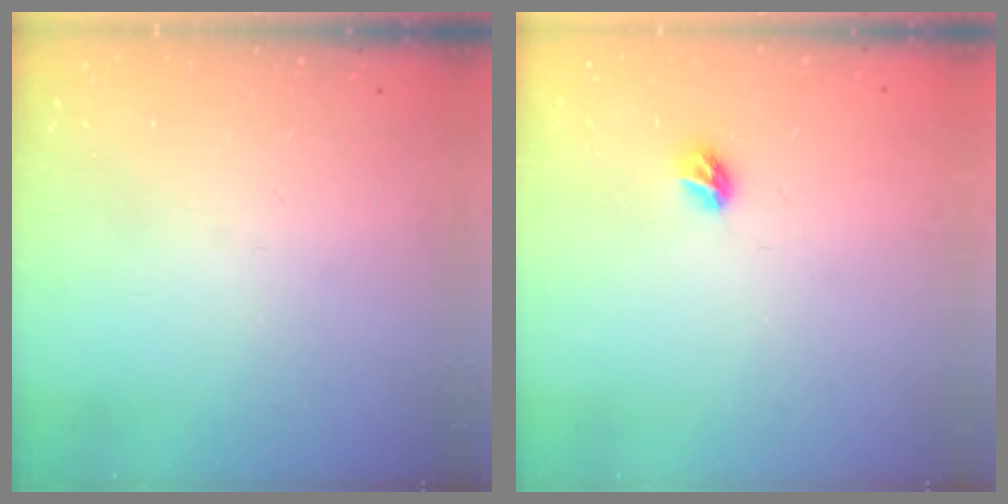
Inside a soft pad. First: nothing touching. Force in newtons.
{"total": 5.8, "press": 5.8, "slide": 0.7}